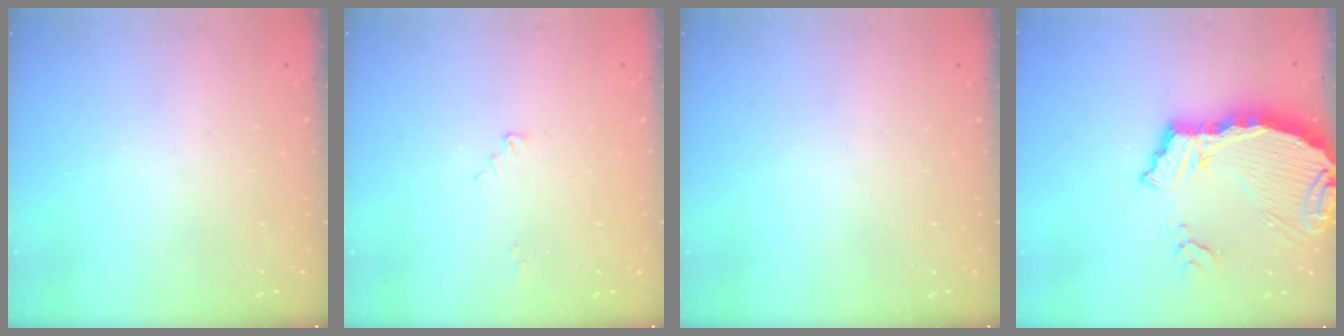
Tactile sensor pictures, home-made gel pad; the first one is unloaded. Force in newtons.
{"total": 2.1, "press": 2.1, "slide": 0.2}
{"total": 0.0}
{"total": 10.3, "press": 10.3, "slide": 1.1}